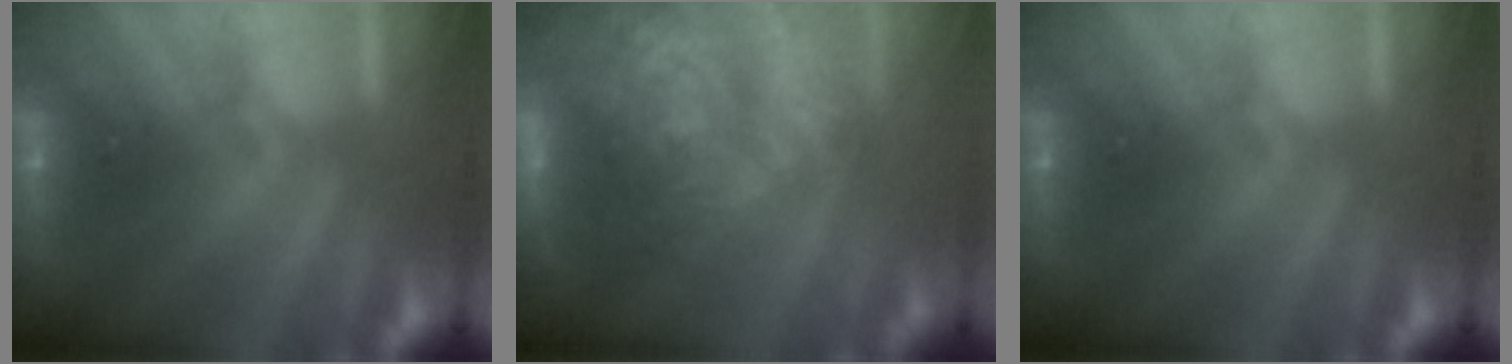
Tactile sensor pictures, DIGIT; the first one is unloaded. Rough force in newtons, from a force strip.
{"total": 7.7}
{"total": 0.0}